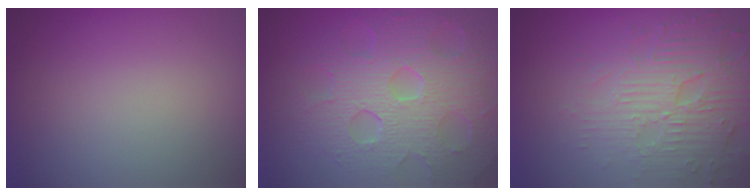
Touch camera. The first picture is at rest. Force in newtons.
{"total": 8.7, "press": 6.1, "slide": 6.1}
{"total": 4.5, "press": 4.4, "slide": 0.6}